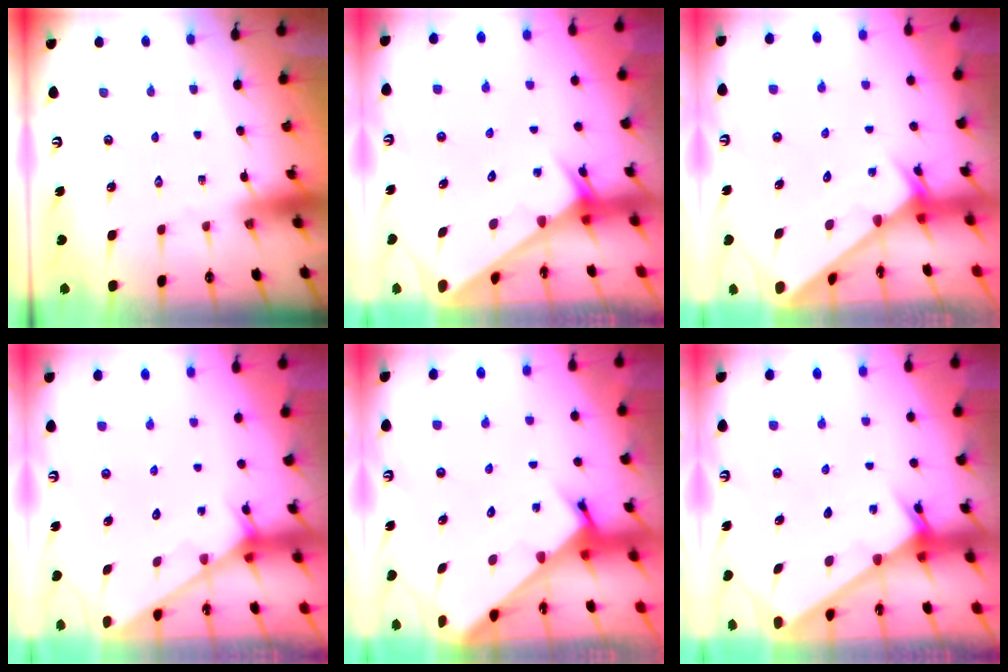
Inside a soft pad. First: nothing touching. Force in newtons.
{"total": 2.3, "press": 2.3, "slide": 0.1}
{"total": 2.0, "press": 2.0, "slide": 0.1}
{"total": 2.4, "press": 2.4, "slide": 0.1}
{"total": 2.7, "press": 2.6, "slide": 0.3}
{"total": 2.6, "press": 2.6, "slide": 0.2}